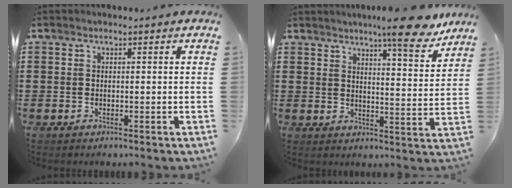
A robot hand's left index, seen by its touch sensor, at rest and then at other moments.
{"total": 9.4, "force": [7.8, 0.5, 5.3], "torque": [-0.076, -0.041, 0.129]}